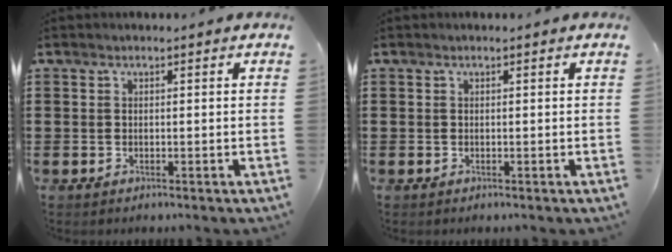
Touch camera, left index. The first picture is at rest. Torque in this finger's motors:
{"motor_torque": [-0.04, 0.04, 0.00, 0.00]}